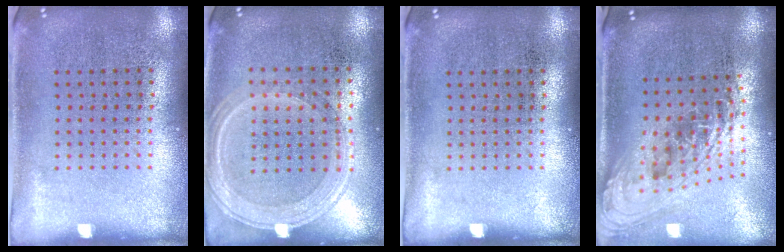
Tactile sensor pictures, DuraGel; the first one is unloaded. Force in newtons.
{"total": 1.2, "press": 1.2, "slide": 0.4}
{"total": 0.0}
{"total": 2.3, "press": 1.7, "slide": 1.6}